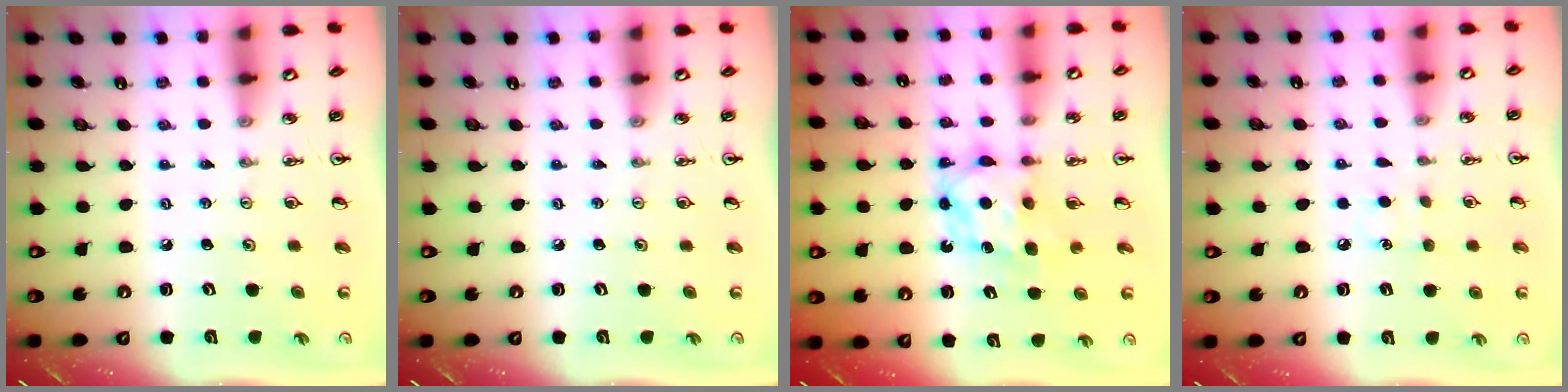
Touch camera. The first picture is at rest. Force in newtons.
{"total": 0.0}
{"total": 6.6, "press": 6.6, "slide": 0.4}
{"total": 6.9, "press": 6.9, "slide": 0.8}